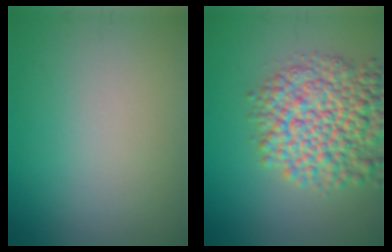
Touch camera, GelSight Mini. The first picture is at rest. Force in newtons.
{"total": 9.0, "press": 9.0, "slide": 0.3}